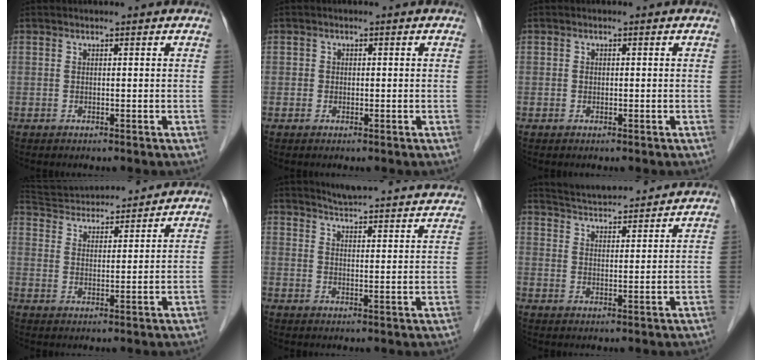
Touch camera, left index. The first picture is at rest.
{"total": 1.0, "force": [-0.3, 1.0, 0.1], "torque": [0.003, 0.001, -0.006]}
{"total": 0.7, "force": [-0.3, 0.6, 0.2], "torque": [-0.005, 0.002, -0.004]}
{"total": 14.3, "force": [13.5, 2.7, 3.9], "torque": [-0.076, 0.033, 0.221]}
{"total": 21.5, "force": [20.5, 1.9, 6.2], "torque": [-0.086, -0.036, 0.250]}
{"total": 12.4, "force": [11.8, 1.5, 3.5], "torque": [-0.065, 0.021, 0.178]}